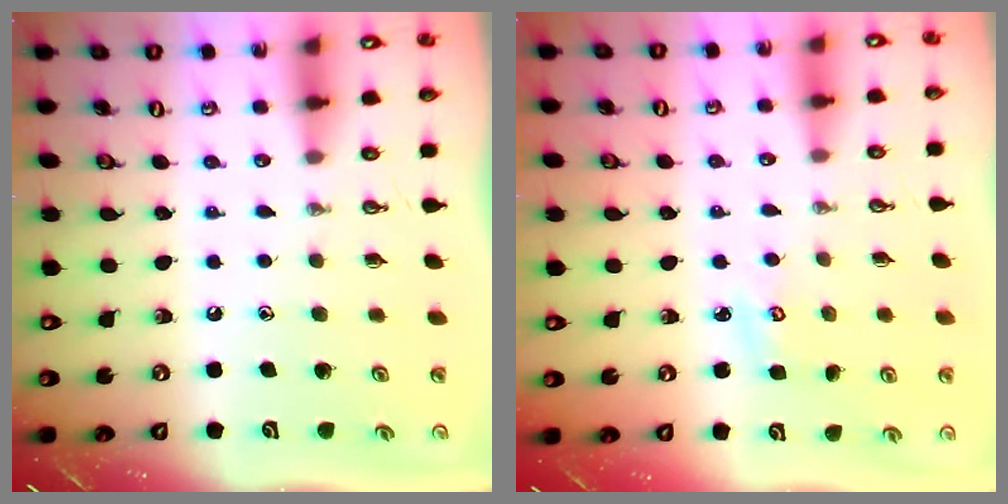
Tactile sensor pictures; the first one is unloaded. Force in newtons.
{"total": 3.2, "press": 3.2, "slide": 0.3}